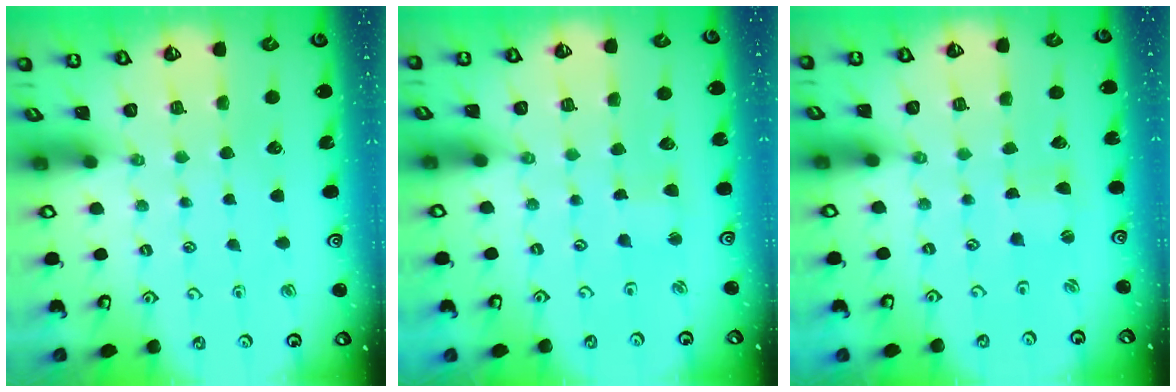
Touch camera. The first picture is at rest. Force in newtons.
{"total": 2.2, "press": 2.2, "slide": 0.2}
{"total": 0.8, "press": 0.8, "slide": 0.0}